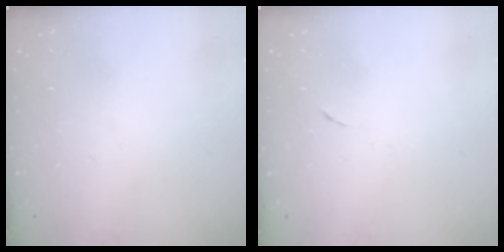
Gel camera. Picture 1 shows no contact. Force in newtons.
{"total": 3.9, "press": 3.5, "slide": 1.6}